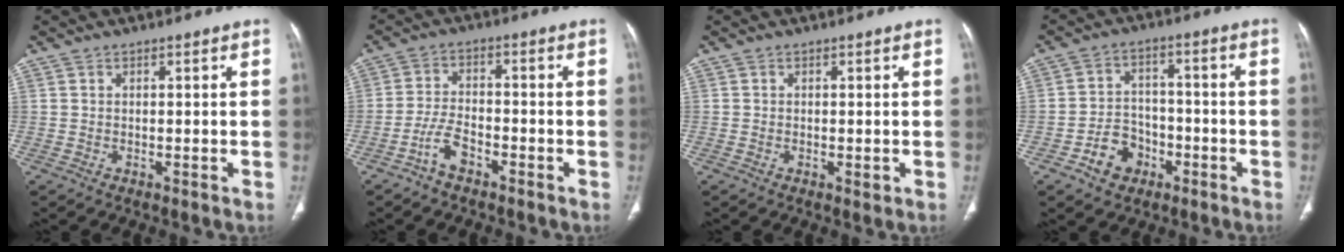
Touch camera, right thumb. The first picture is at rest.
{"total": 4.9, "force": [-3.3, 2.2, 2.9], "torque": [-0.059, 0.027, -0.063]}
{"total": 0.9, "force": [-0.2, 0.4, 0.7], "torque": [-0.006, -0.002, -0.004]}
{"total": 7.6, "force": [-3.7, 5.9, 2.8], "torque": [-0.016, 0.035, -0.060]}